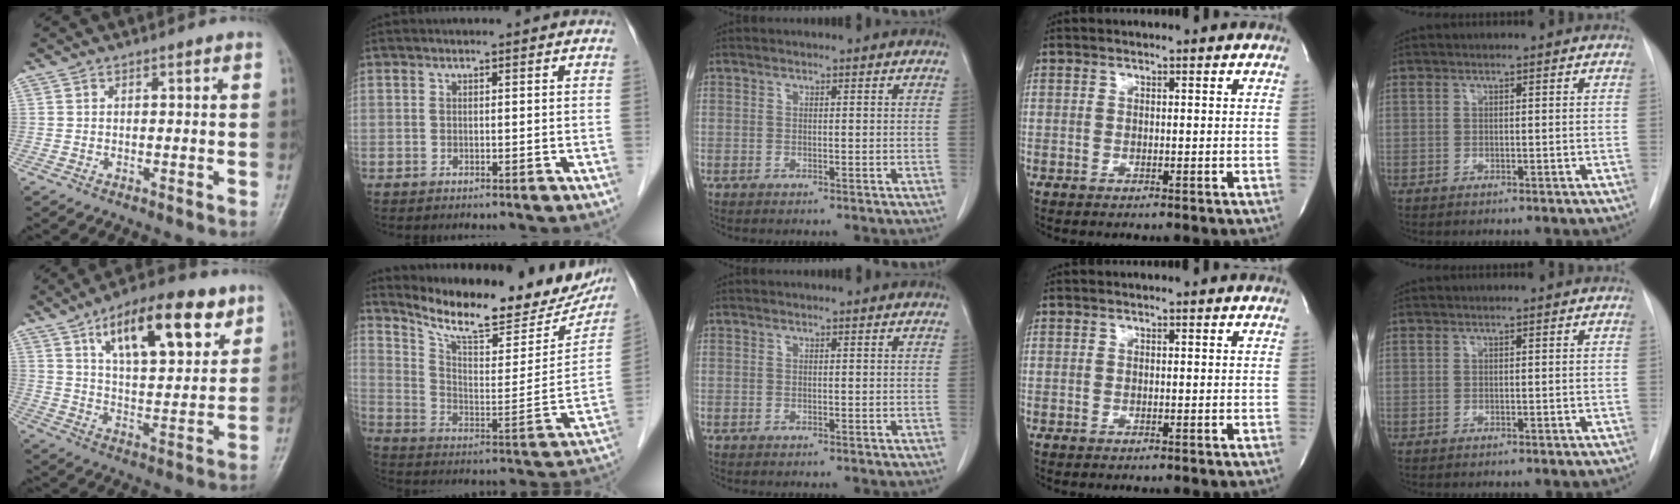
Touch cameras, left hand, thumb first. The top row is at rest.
{"thumb": {"total": 19.0, "force": [9.7, 7.9, 14.4], "torque": [-0.186, -0.032, 0.158]}, "index": {"total": 22.2, "force": [20.0, 4.9, 8.5], "torque": [-0.134, -0.047, 0.278]}}